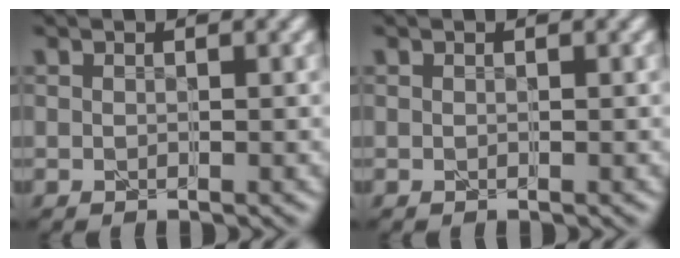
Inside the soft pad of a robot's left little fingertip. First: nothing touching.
{"total": 0.0}